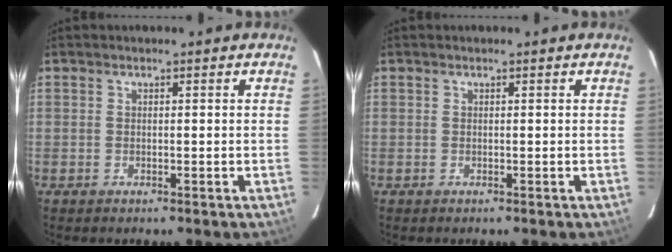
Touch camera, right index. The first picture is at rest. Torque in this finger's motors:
{"motor_torque": [0.00, 0.00, 0.00, 0.00]}